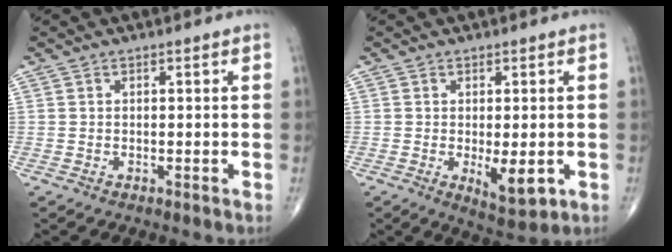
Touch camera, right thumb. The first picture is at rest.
{"total": 6.3, "force": [-1.3, 2.5, 5.7], "torque": [-0.079, -0.017, -0.010]}